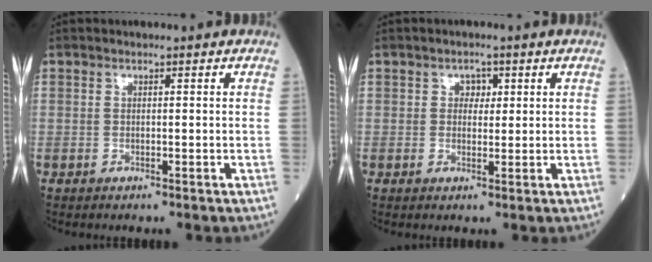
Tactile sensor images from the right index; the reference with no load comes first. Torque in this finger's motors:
{"motor_torque": [0.00, 0.00, -0.01, 0.02]}